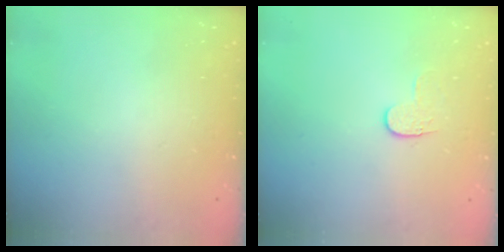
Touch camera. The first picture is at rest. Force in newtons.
{"total": 3.8, "press": 3.8, "slide": 0.5}